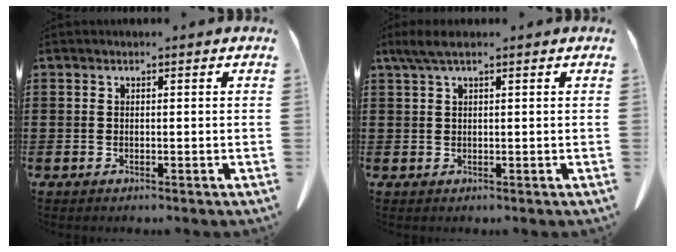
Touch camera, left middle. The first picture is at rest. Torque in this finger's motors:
{"motor_torque": [0.47, -0.26, 0.04, 0.04]}